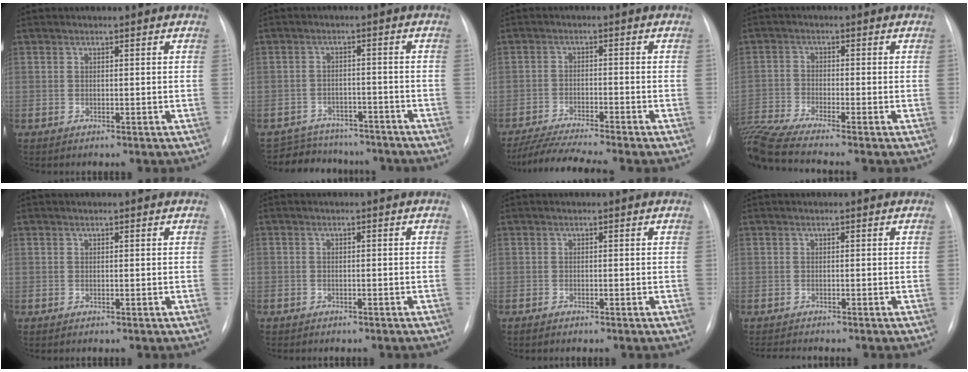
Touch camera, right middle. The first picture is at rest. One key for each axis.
{"total": 10.2, "fx": -9.3, "fy": 4.0, "fz": 1.3, "tx": -0.018, "ty": 0.020, "tz": -0.120}
{"total": 8.9, "fx": -7.9, "fy": -1.0, "fz": 4.0, "tx": -0.069, "ty": -0.020, "tz": -0.133}
{"total": 10.4, "fx": -9.1, "fy": -1.5, "fz": 4.8, "tx": -0.102, "ty": -0.015, "tz": -0.165}
{"total": 0.0}
{"total": 2.2, "fx": -1.8, "fy": 1.1, "fz": 0.7, "tx": -0.013, "ty": 0.000, "tz": -0.017}
{"total": 0.7, "fx": -0.6, "fy": 0.1, "fz": 0.3, "tx": -0.009, "ty": -0.001, "tz": -0.012}
{"total": 2.3, "fx": -2.2, "fy": 0.0, "fz": 0.6, "tx": -0.007, "ty": -0.009, "tz": -0.034}